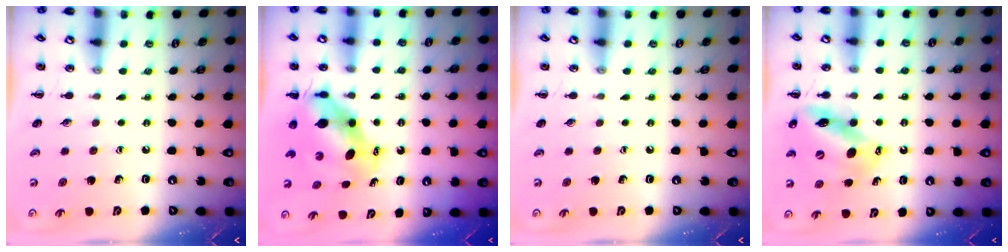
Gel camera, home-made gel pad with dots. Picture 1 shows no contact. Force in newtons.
{"total": 7.2, "press": 7.1, "slide": 1.4}
{"total": 0.0}
{"total": 12.1, "press": 11.5, "slide": 3.5}